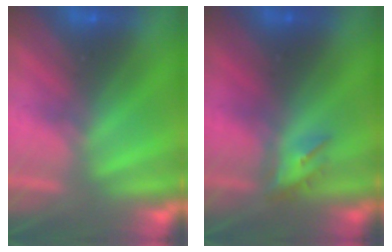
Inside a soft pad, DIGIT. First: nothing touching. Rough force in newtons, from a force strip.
{"total": 4.5}